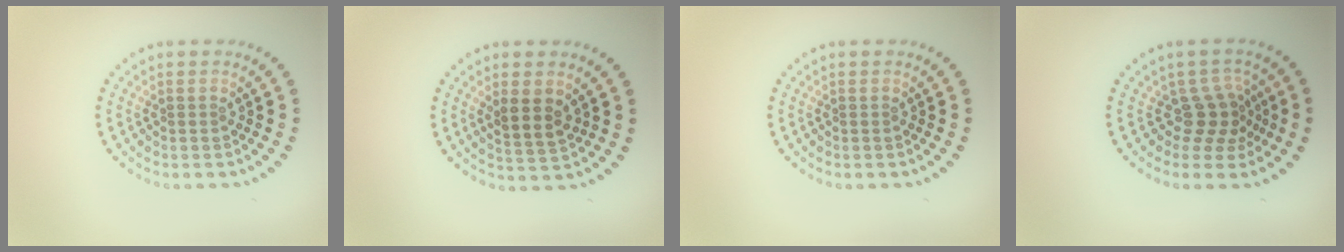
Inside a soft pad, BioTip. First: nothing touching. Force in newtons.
{"total": 2.7, "press": 2.4, "slide": 1.1}
{"total": 0.0}
{"total": 2.9, "press": 2.3, "slide": 1.8}